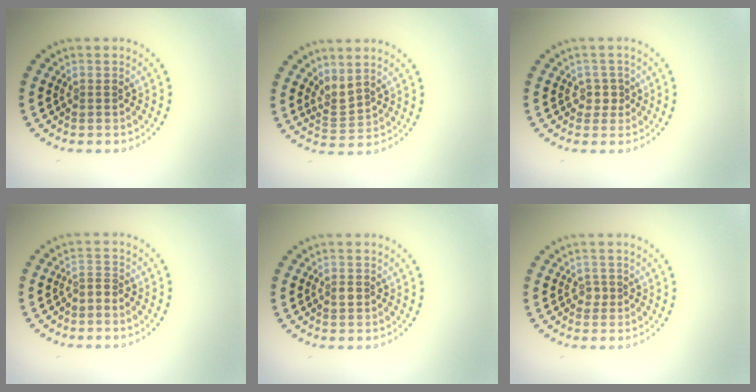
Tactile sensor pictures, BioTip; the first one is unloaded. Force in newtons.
{"total": 2.0, "press": 1.3, "slide": 1.5}
{"total": 1.4, "press": 1.0, "slide": 0.9}
{"total": 0.9, "press": 0.6, "slide": 0.6}
{"total": 1.0, "press": 1.0, "slide": 0.1}
{"total": 0.9, "press": 0.6, "slide": 0.6}